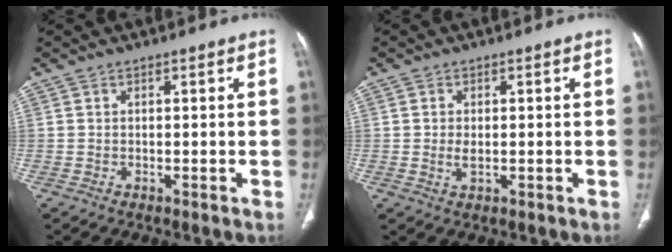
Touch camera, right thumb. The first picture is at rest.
{"total": 2.5, "force": [-0.1, 1.5, 2.0], "torque": [-0.039, -0.004, 0.000]}